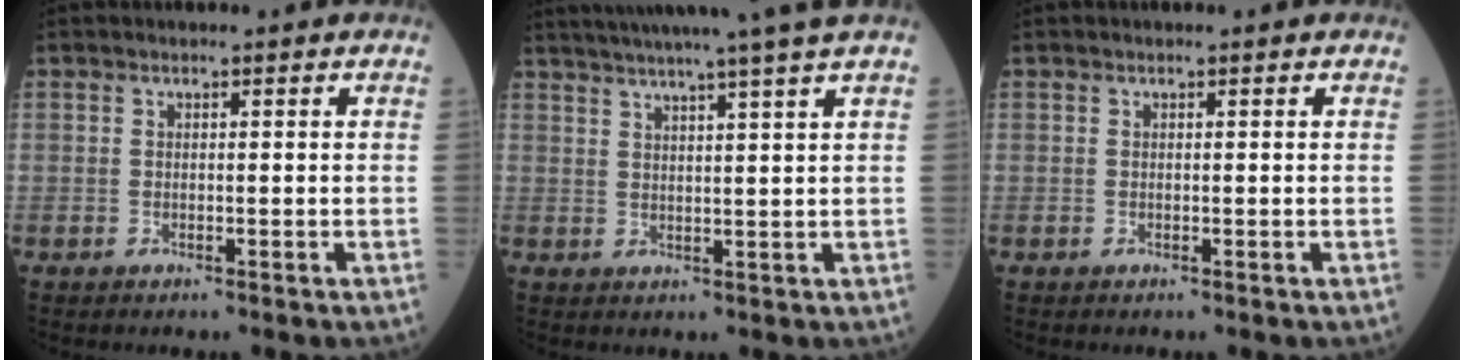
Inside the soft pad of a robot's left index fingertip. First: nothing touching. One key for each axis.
{"total": 12.6, "fx": 10.6, "fy": -2.4, "fz": 6.5, "tx": -0.103, "ty": -0.010, "tz": 0.141}
{"total": 0.0}